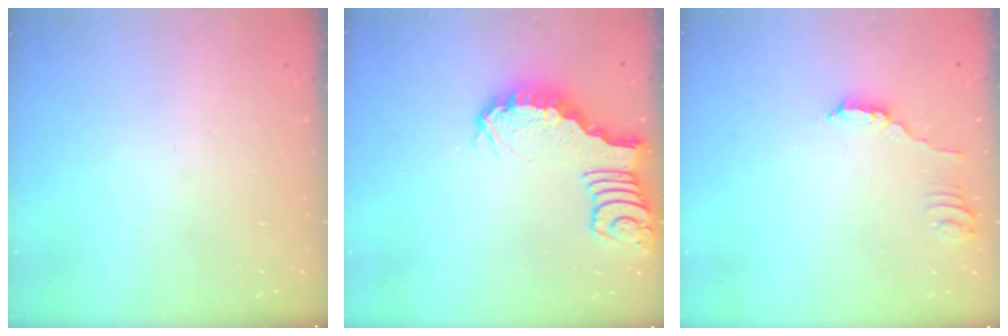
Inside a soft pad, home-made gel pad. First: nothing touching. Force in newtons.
{"total": 2.7, "press": 2.6, "slide": 0.4}
{"total": 1.8, "press": 1.8, "slide": 0.3}